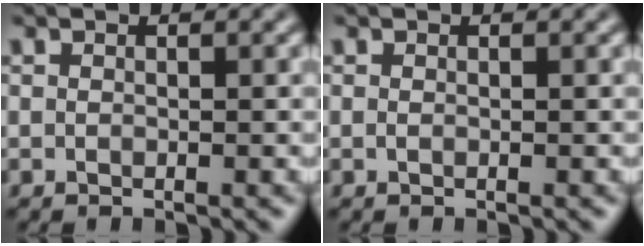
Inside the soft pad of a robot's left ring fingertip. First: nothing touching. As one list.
[{"total": 0.0}]